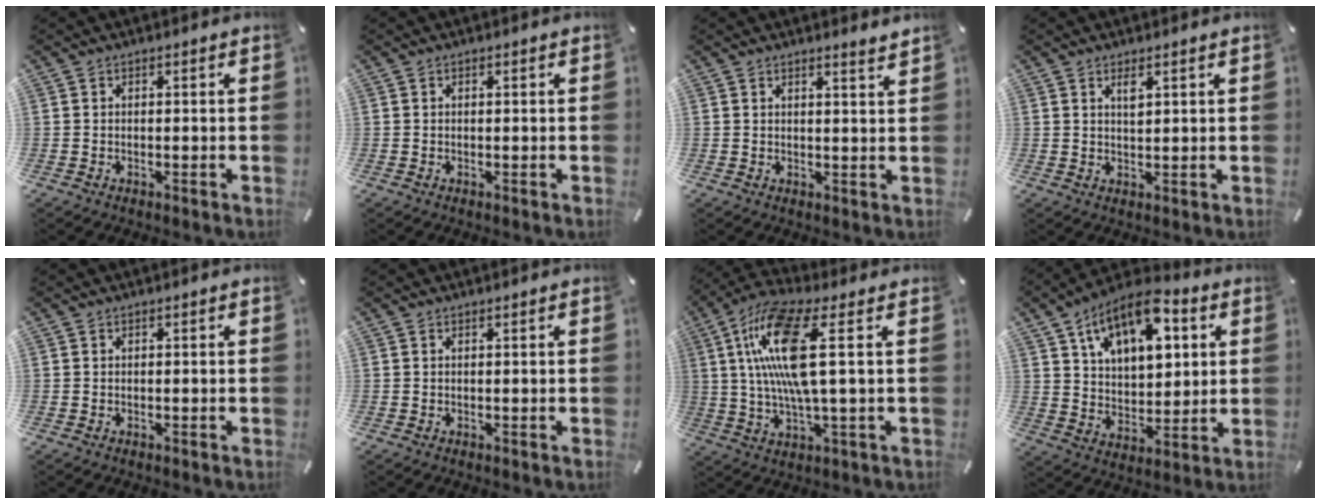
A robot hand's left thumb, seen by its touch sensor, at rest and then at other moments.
{"total": 0.0}
{"total": 2.3, "force": [2.2, -0.4, 0.6], "torque": [-0.015, -0.017, 0.040]}
{"total": 2.4, "force": [1.4, 0.7, 1.8], "torque": [-0.039, 0.002, 0.025]}
{"total": 0.0}
{"total": 0.0}
{"total": 14.4, "force": [3.4, 3.4, 13.6], "torque": [-0.287, -0.010, 0.051]}
{"total": 15.0, "force": [7.7, 8.8, 9.4], "torque": [-0.155, -0.026, 0.135]}